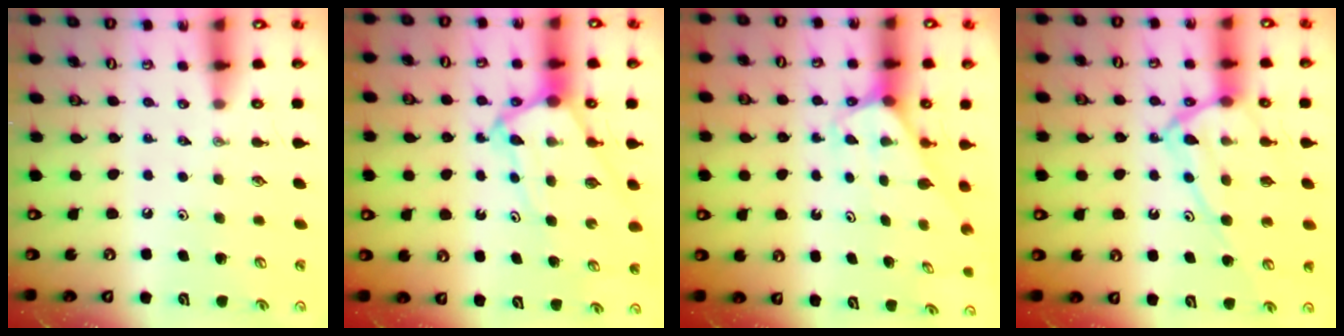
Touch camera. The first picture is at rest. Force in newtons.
{"total": 7.7, "press": 7.6, "slide": 0.6}
{"total": 2.4, "press": 2.4, "slide": 0.2}
{"total": 13.9, "press": 13.8, "slide": 1.2}